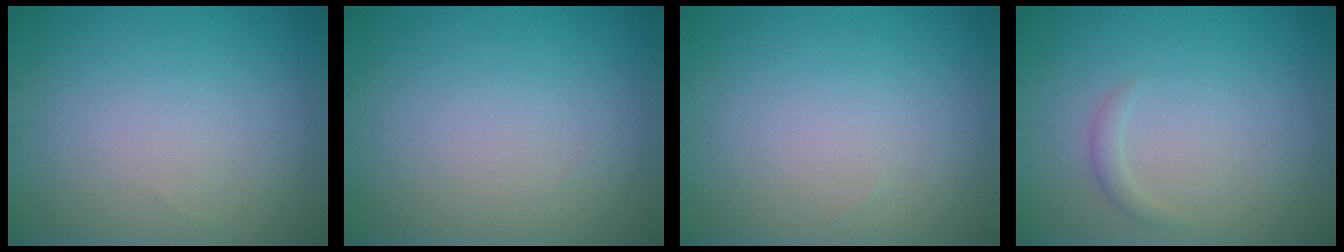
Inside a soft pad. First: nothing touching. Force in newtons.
{"total": 0.0}
{"total": 0.0}
{"total": 0.9, "press": 0.9, "slide": 0.1}